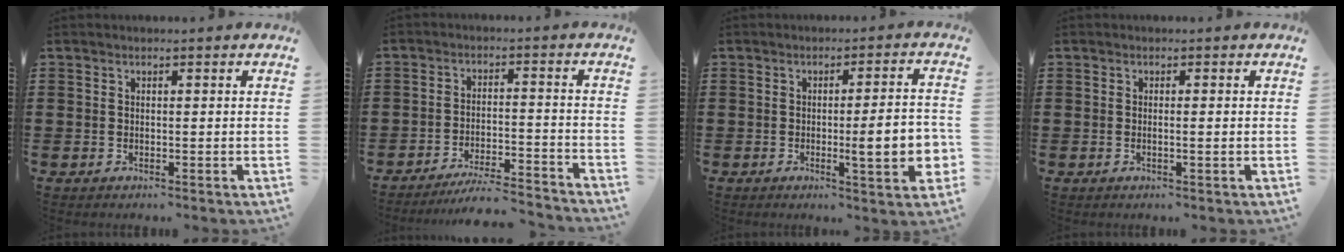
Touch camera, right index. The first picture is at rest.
{"total": 5.7, "force": [-5.4, 0.1, 1.7], "torque": [-0.034, -0.005, -0.106]}
{"total": 8.6, "force": [-1.3, 1.3, 8.4], "torque": [-0.121, -0.009, -0.021]}
{"total": 0.9, "force": [-0.3, -0.1, 0.9], "torque": [-0.015, -0.006, -0.004]}